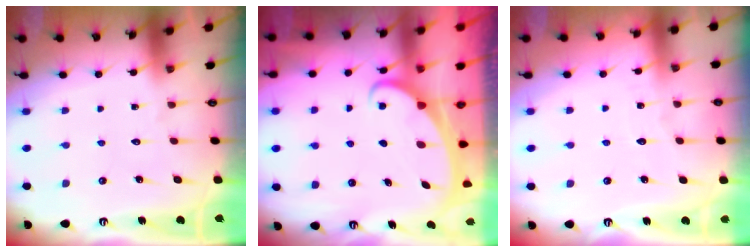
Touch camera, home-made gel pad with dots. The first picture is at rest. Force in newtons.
{"total": 2.4, "press": 2.4, "slide": 0.3}
{"total": 2.0, "press": 2.0, "slide": 0.2}